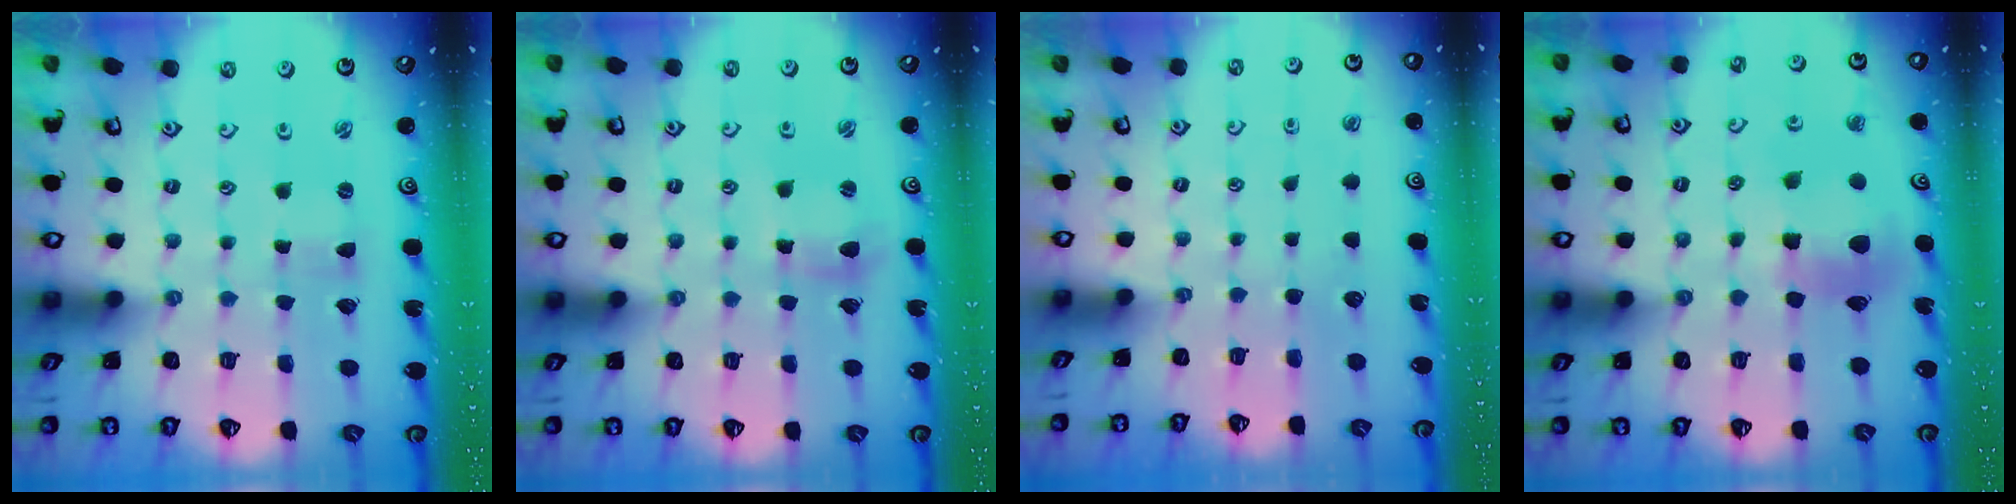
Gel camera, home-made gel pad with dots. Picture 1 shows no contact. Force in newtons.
{"total": 3.7, "press": 3.7, "slide": 0.4}
{"total": 0.0}
{"total": 11.2, "press": 11.1, "slide": 1.6}